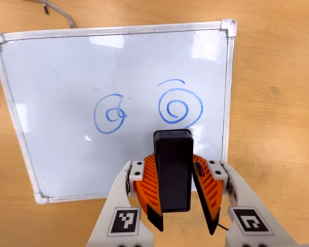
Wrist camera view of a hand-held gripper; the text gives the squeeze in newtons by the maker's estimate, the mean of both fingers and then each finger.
{"total": 7.2, "left": 7.9, "right": 6.5}